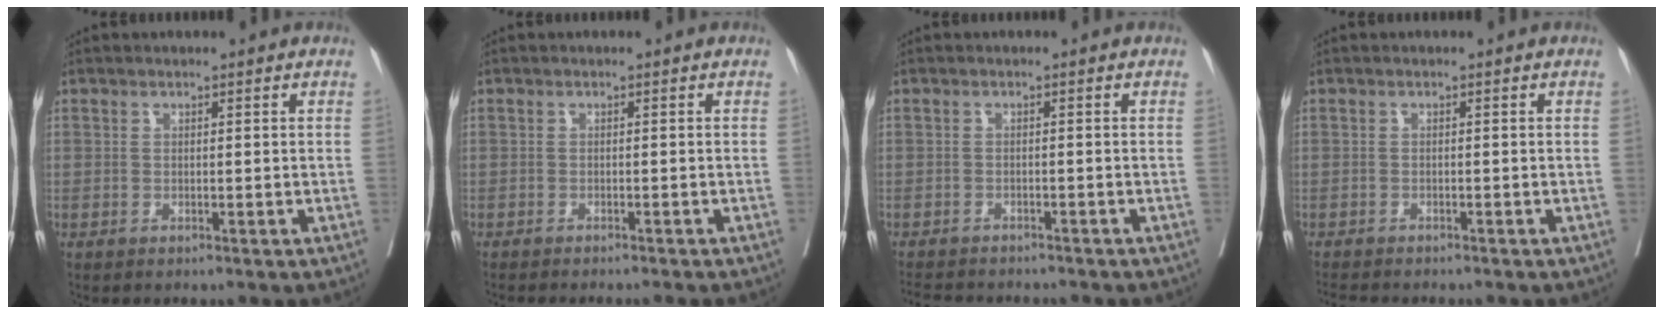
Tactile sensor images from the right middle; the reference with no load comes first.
{"total": 6.3, "force": [-5.7, 0.3, 2.6], "torque": [-0.021, -0.015, -0.076]}
{"total": 8.6, "force": [-7.8, 2.1, 3.0], "torque": [-0.051, -0.008, -0.108]}
{"total": 4.3, "force": [-3.9, 0.8, 1.6], "torque": [-0.027, -0.011, -0.061]}